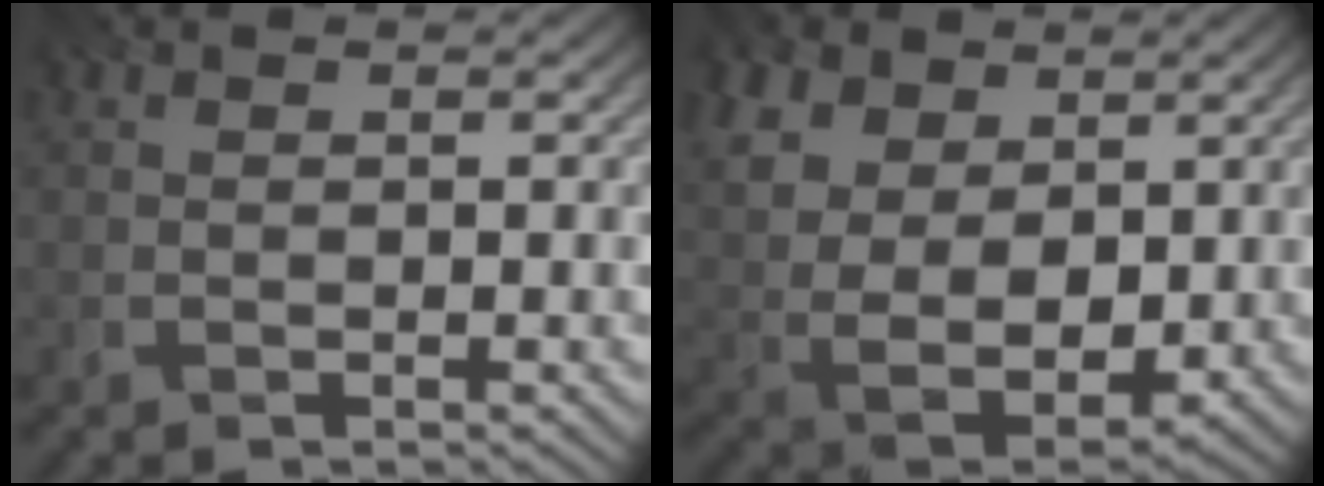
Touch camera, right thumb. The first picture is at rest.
{"total": 11.7, "force": [3.9, 7.8, 7.9], "torque": [-0.211, 0.007, 0.074]}